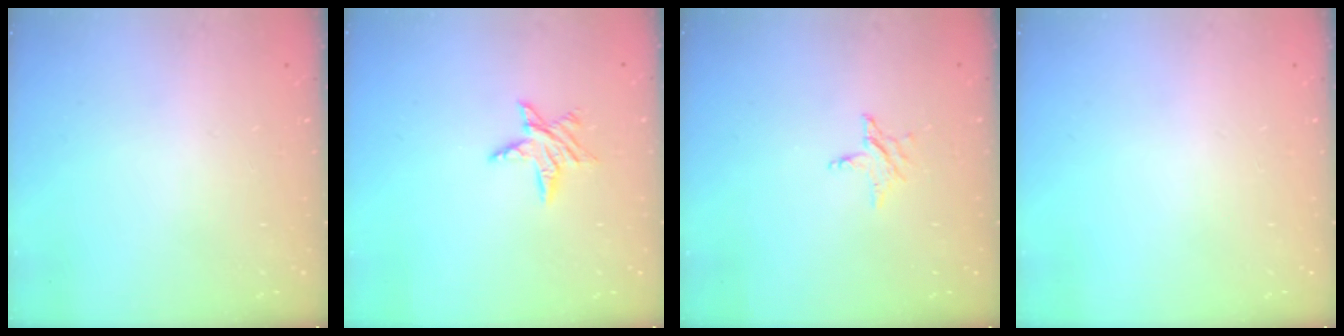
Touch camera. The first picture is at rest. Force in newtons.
{"total": 6.3, "press": 6.3, "slide": 0.3}
{"total": 3.0, "press": 3.0, "slide": 0.3}
{"total": 0.0}